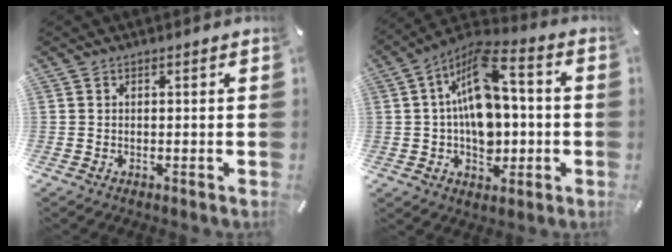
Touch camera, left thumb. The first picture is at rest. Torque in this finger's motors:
{"motor_torque": [0.87, 0.80, 0.64, -0.02, 0.22]}